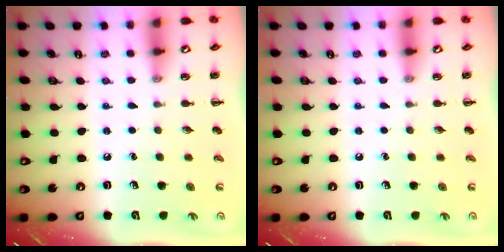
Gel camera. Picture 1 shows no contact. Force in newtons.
{"total": 0.0}